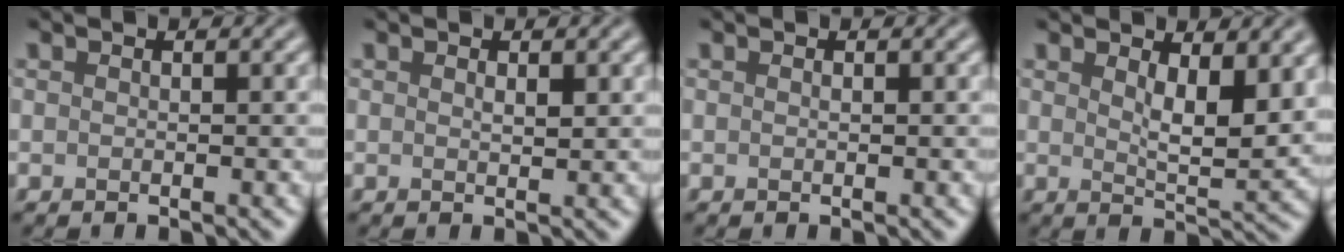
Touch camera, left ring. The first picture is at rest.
{"total": 0.9, "force": [0.4, 0.4, 0.7], "torque": [-0.014, -0.003, 0.008]}
{"total": 0.0}
{"total": 4.7, "force": [1.9, 1.6, 4.0], "torque": [-0.070, -0.011, 0.037]}